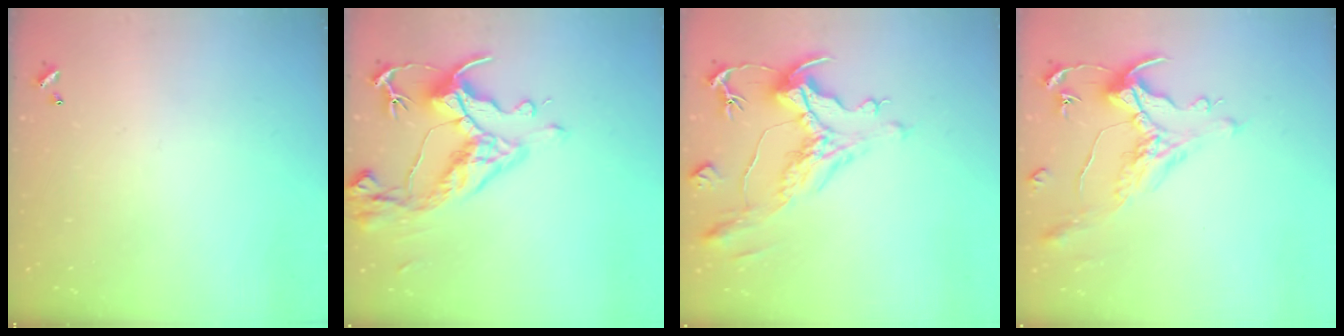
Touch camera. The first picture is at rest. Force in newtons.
{"total": 9.1, "press": 9.0, "slide": 1.6}
{"total": 1.9, "press": 0.8, "slide": 1.7}
{"total": 0.9, "press": 0.2, "slide": 0.9}